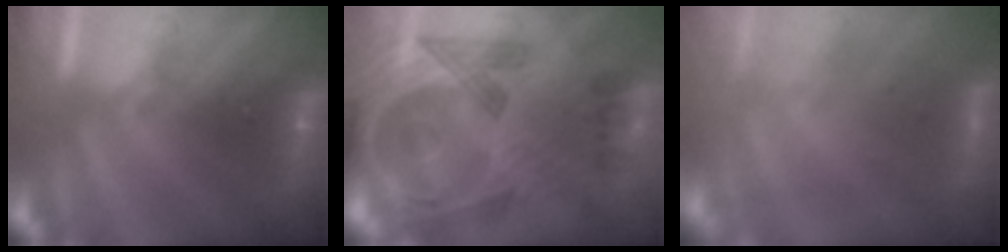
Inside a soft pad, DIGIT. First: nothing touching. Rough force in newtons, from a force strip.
{"total": 6.7}
{"total": 4.1}